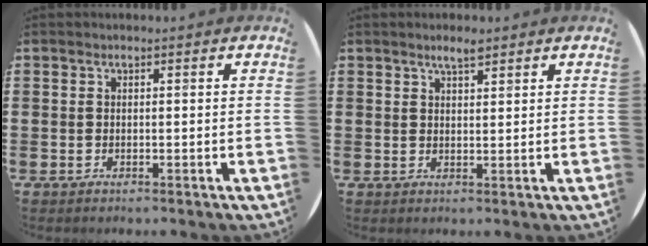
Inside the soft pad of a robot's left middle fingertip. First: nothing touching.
{"total": 2.4, "force": [2.1, 0.5, 1.1], "torque": [-0.023, 0.005, 0.037]}